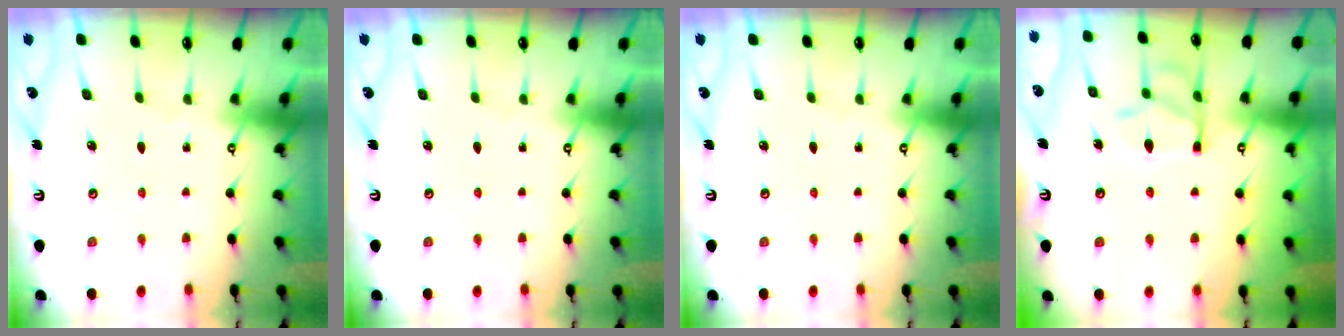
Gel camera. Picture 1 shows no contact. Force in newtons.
{"total": 0.0}
{"total": 0.0}
{"total": 12.2, "press": 12.1, "slide": 1.1}